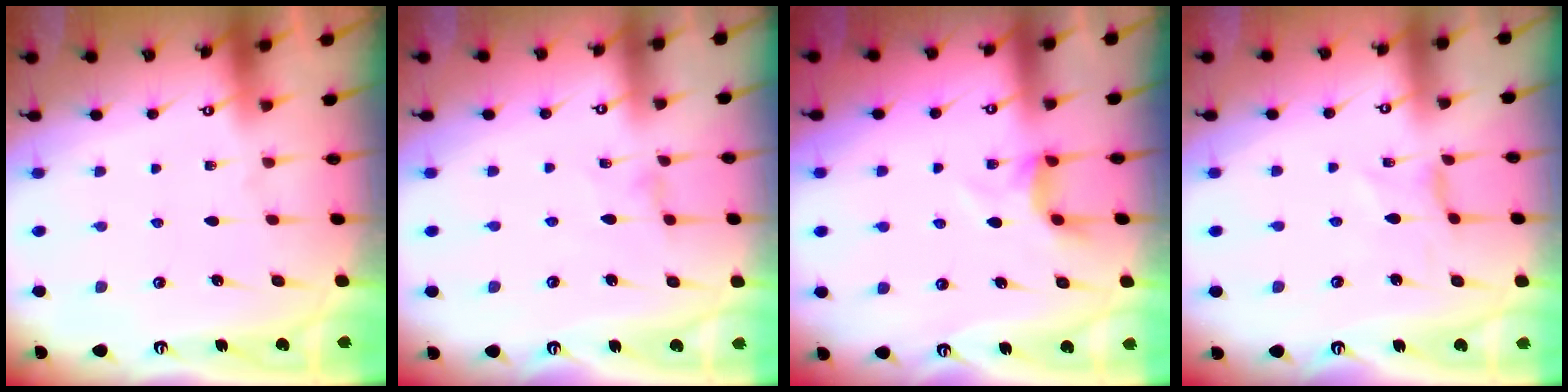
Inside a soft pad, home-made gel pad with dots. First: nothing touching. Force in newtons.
{"total": 0.9, "press": 0.9, "slide": 0.2}
{"total": 4.0, "press": 4.0, "slide": 0.4}
{"total": 0.0}